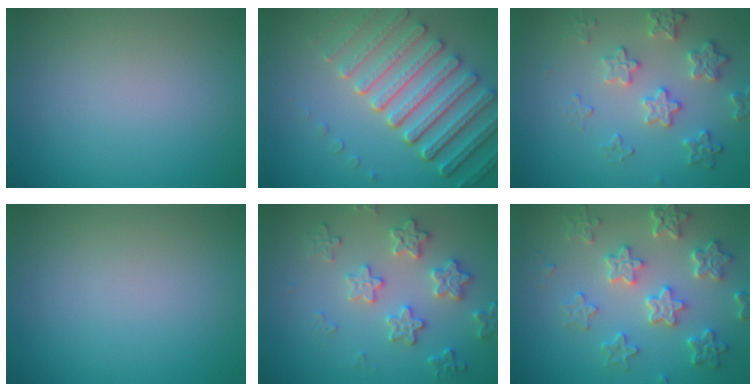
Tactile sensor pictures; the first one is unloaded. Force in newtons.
{"total": 7.3, "press": 5.5, "slide": 4.7}
{"total": 3.7, "press": 3.5, "slide": 1.3}
{"total": 0.0}
{"total": 3.6, "press": 3.6, "slide": 0.7}
{"total": 6.0, "press": 4.6, "slide": 4.0}